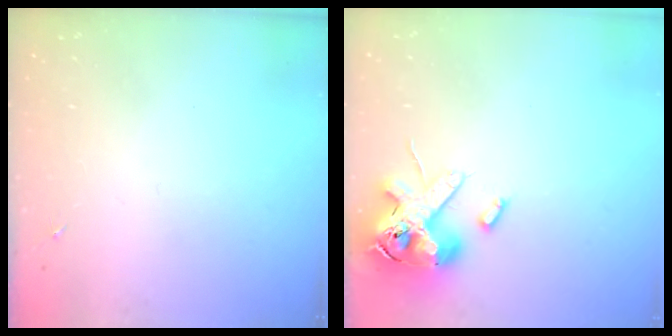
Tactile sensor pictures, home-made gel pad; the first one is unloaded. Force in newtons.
{"total": 15.3, "press": 15.1, "slide": 2.6}